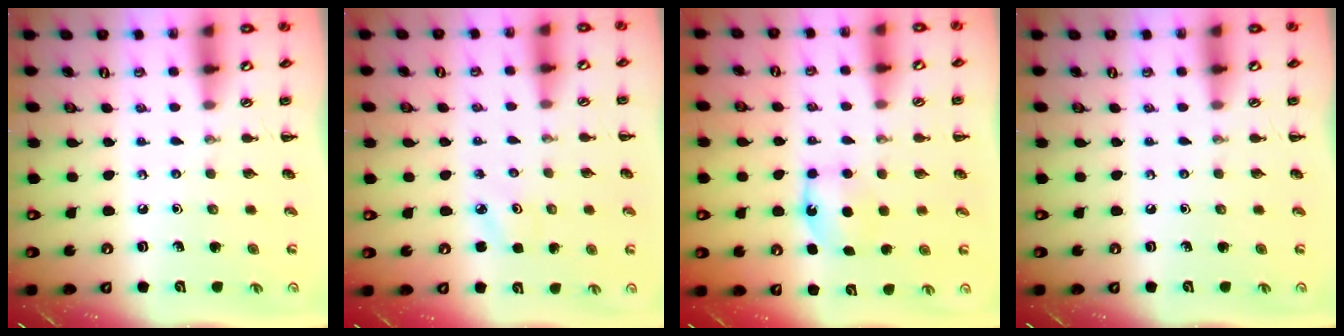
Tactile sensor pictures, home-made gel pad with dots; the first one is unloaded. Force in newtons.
{"total": 2.1, "press": 2.0, "slide": 0.6}
{"total": 6.1, "press": 5.8, "slide": 1.9}
{"total": 0.0}